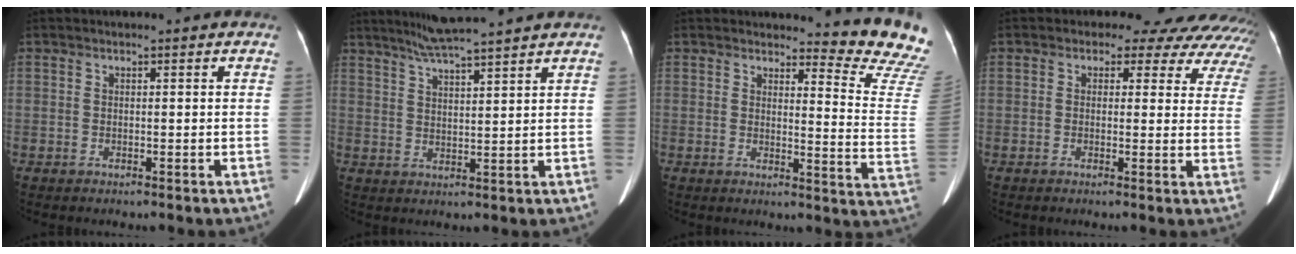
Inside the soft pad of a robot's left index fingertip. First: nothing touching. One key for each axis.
{"total": 9.3, "fx": 8.0, "fy": -0.8, "fz": 4.5, "tx": -0.082, "ty": 0.023, "tz": 0.128}
{"total": 11.9, "fx": 11.8, "fy": -0.9, "fz": 1.5, "tx": -0.006, "ty": -0.140, "tz": 0.108}
{"total": 15.5, "fx": 13.5, "fy": 6.5, "fz": 4.0, "tx": -0.028, "ty": -0.017, "tz": 0.117}